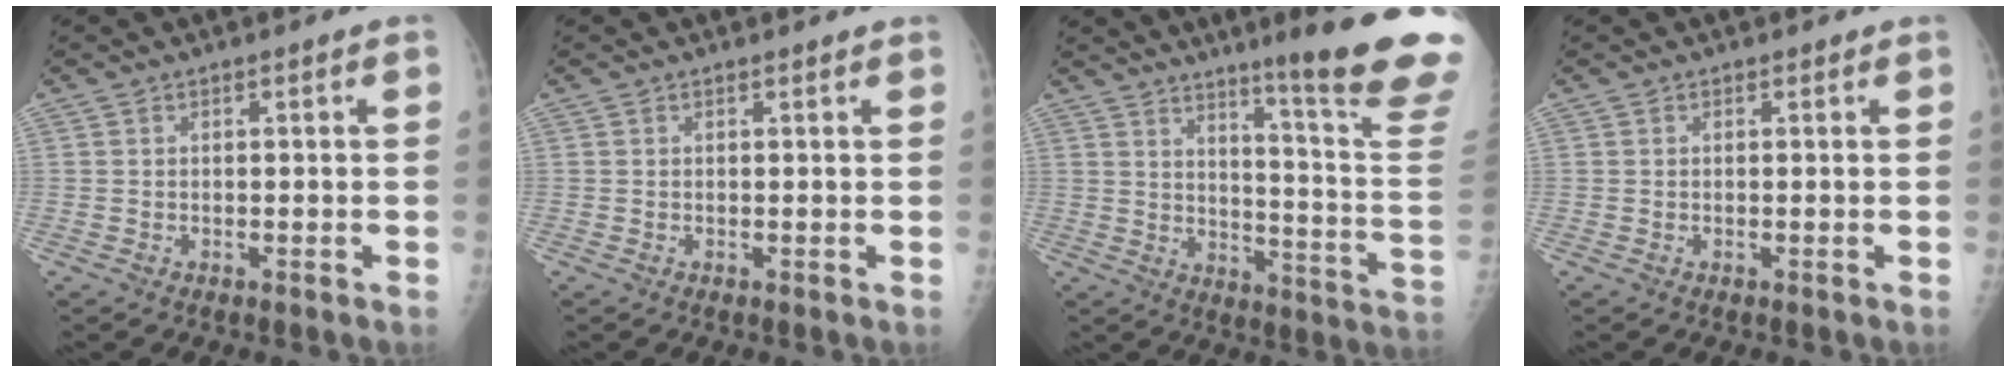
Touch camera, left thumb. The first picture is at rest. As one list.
[{"total": 0.5, "force": [0.5, 0.0, 0.1], "torque": [-0.005, 0.000, 0.007]}, {"total": 21.9, "force": [15.2, 0.3, 15.7], "torque": [-0.186, -0.114, 0.206]}, {"total": 0.0}]